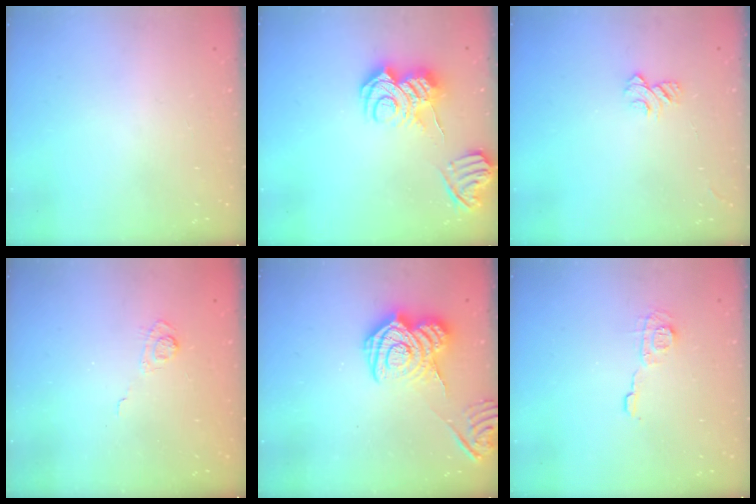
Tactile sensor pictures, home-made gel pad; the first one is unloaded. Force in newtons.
{"total": 11.2, "press": 11.2, "slide": 1.3}
{"total": 5.3, "press": 5.3, "slide": 0.5}
{"total": 3.8, "press": 3.5, "slide": 1.6}
{"total": 13.9, "press": 13.8, "slide": 1.0}
{"total": 6.8, "press": 6.8, "slide": 0.2}